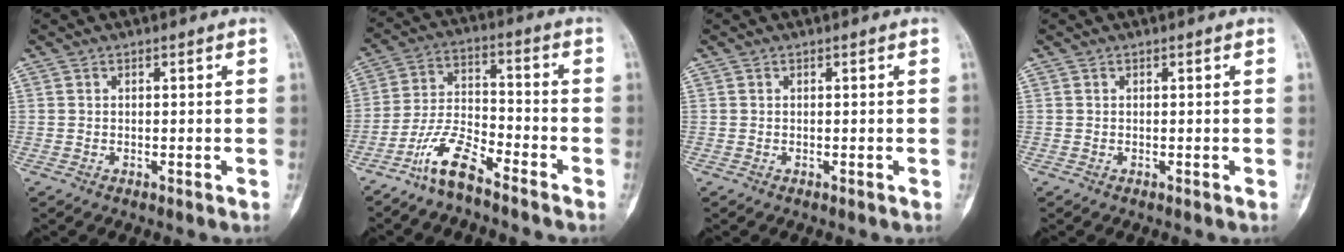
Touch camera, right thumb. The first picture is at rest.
{"total": 9.0, "force": [-6.8, 2.4, 5.4], "torque": [-0.116, 0.052, -0.139]}
{"total": 0.0}
{"total": 0.0}